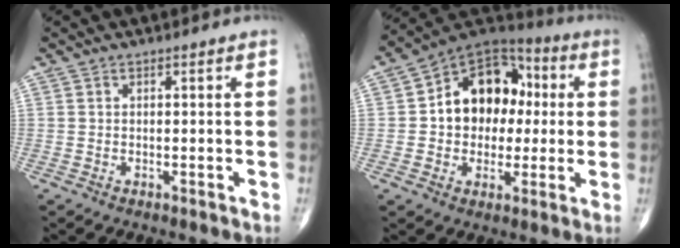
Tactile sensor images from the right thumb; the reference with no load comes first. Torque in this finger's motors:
{"motor_torque": [0.93, 3.16, 1.16, 0.13, 0.11]}